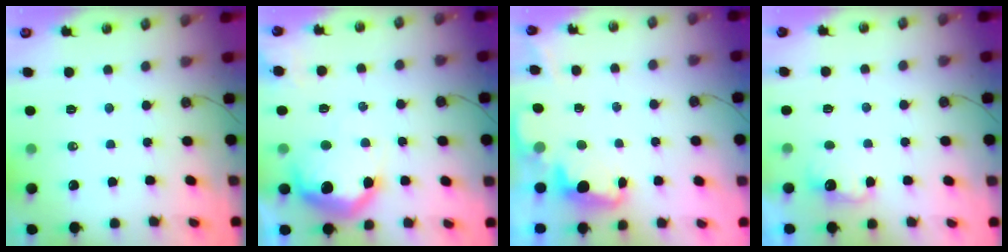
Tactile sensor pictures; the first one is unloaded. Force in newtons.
{"total": 18.6, "press": 18.6, "slide": 1.4}
{"total": 2.1, "press": 2.1, "slide": 0.5}
{"total": 3.5, "press": 3.3, "slide": 1.0}